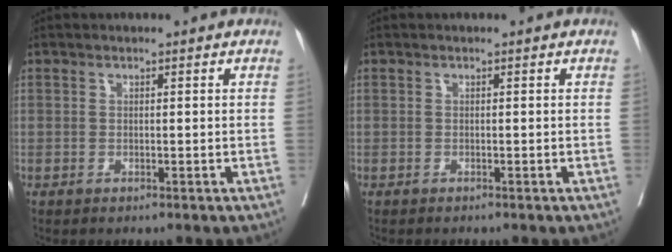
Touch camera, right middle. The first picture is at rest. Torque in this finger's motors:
{"motor_torque": [0.10, -0.10, -0.01, 0.01]}